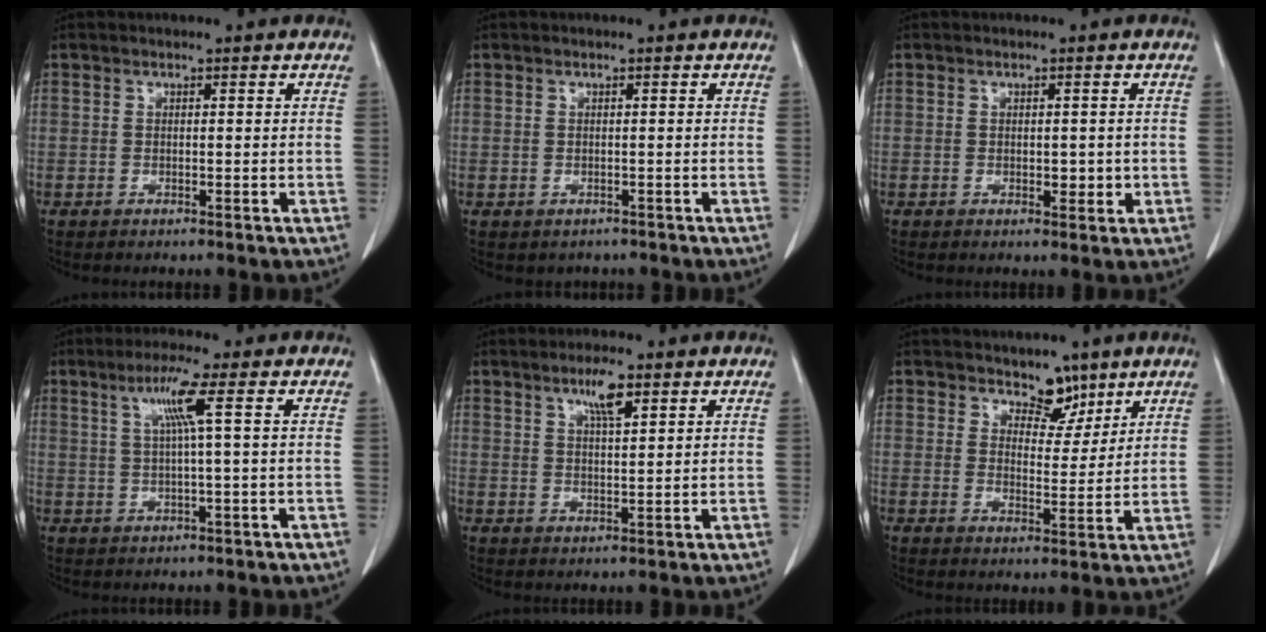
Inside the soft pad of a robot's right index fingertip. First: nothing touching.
{"total": 1.6, "force": [-0.8, 1.4, 0.1], "torque": [-0.004, 0.004, -0.008]}
{"total": 2.2, "force": [-0.2, 1.3, 1.7], "torque": [-0.018, -0.002, 0.002]}
{"total": 5.1, "force": [1.7, -1.1, 4.7], "torque": [-0.095, 0.005, 0.035]}
{"total": 4.3, "force": [2.6, 0.5, 3.4], "torque": [-0.062, 0.000, 0.045]}
{"total": 5.0, "force": [3.8, 2.6, 1.9], "torque": [-0.016, -0.007, 0.063]}